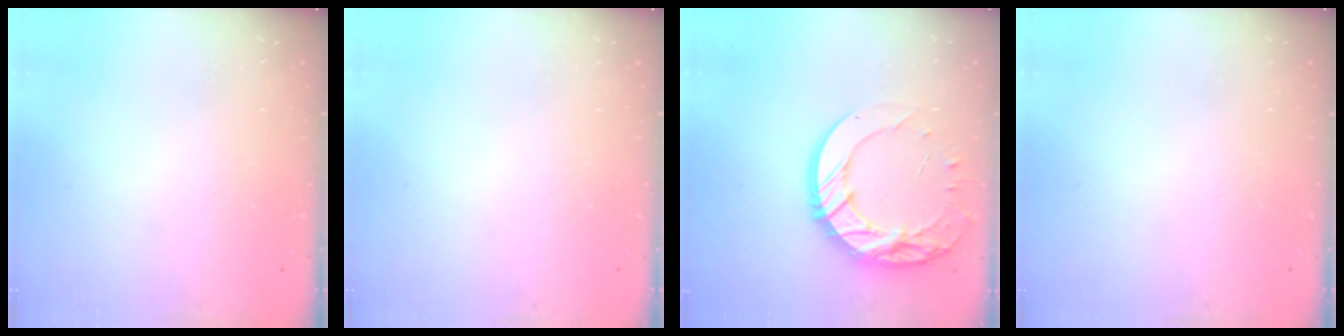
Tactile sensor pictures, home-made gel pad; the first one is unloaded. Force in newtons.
{"total": 0.0}
{"total": 16.6, "press": 16.5, "slide": 1.2}
{"total": 0.0}